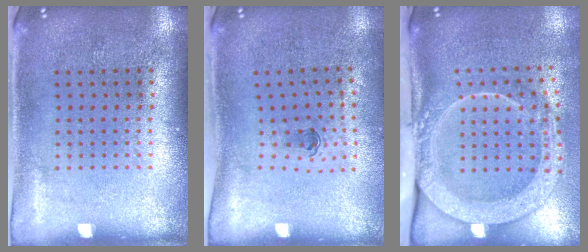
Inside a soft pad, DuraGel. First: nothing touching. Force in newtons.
{"total": 0.7, "press": 0.3, "slide": 0.6}
{"total": 2.8, "press": 2.0, "slide": 1.9}